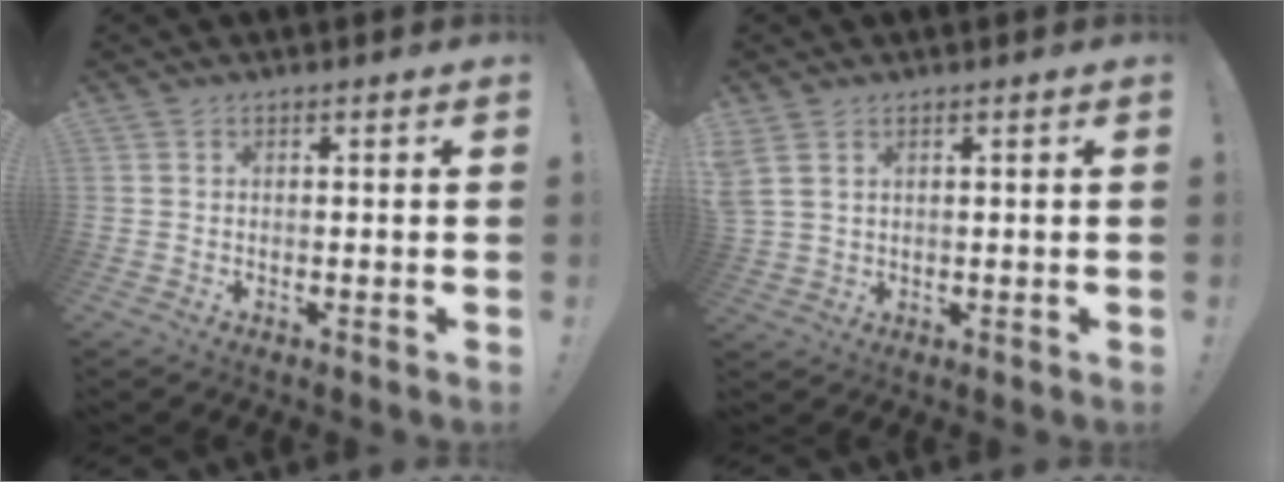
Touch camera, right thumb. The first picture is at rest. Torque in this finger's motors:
{"motor_torque": [0.34, 0.37, 1.20, 0.31, 0.22]}